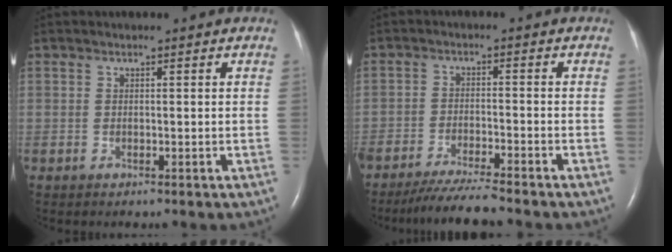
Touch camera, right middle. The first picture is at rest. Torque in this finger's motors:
{"motor_torque": [1.15, -0.99, 0.18, 0.12]}